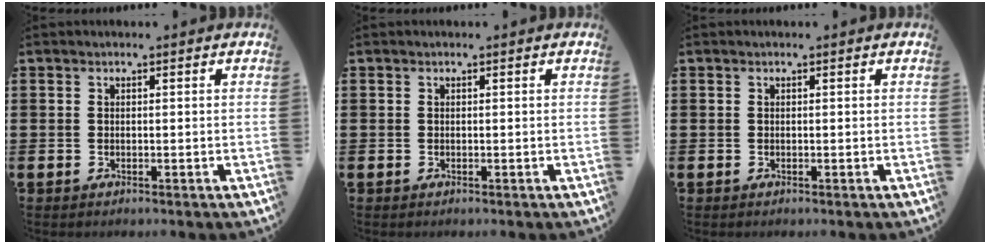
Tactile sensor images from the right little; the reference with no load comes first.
{"total": 0.0}
{"total": 0.0}